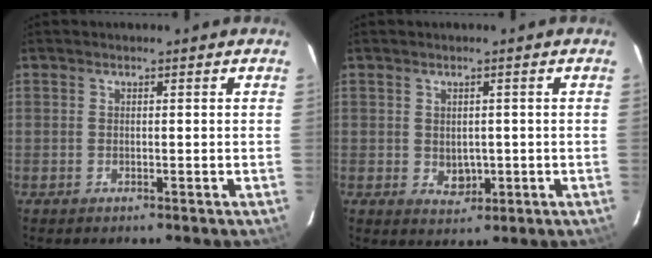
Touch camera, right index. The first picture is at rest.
{"total": 3.4, "force": [-0.2, 2.8, 1.9], "torque": [-0.031, -0.001, 0.005]}